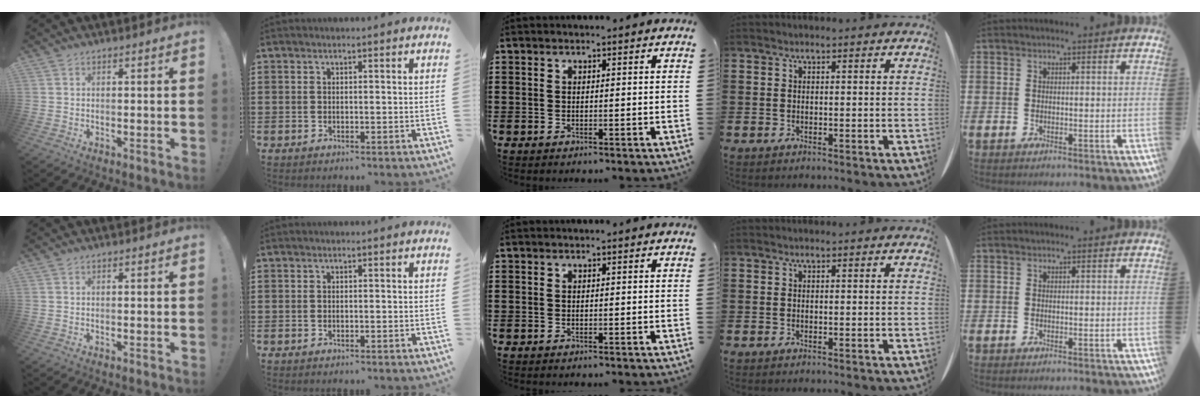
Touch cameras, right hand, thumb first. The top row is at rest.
{}